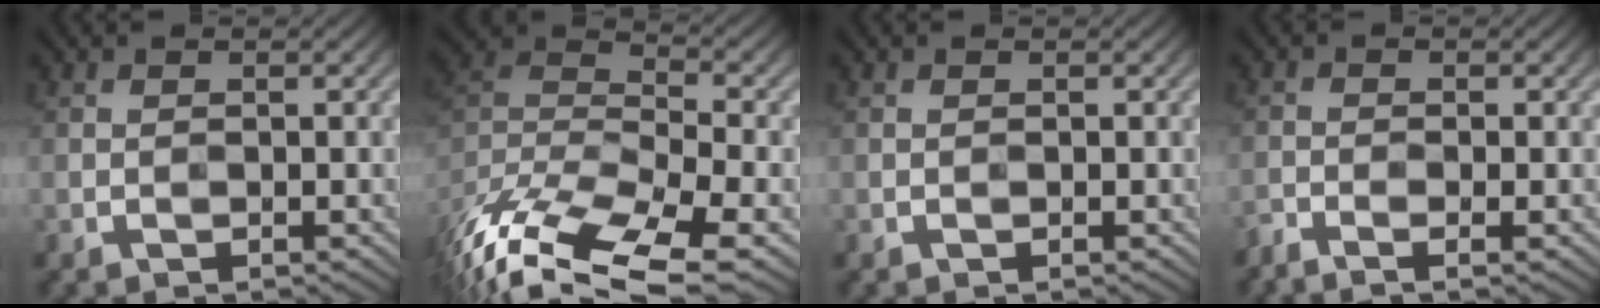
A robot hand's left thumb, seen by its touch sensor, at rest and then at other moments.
{"total": 15.6, "force": [-11.0, 5.9, 9.2], "torque": [-0.218, -0.019, -0.170]}
{"total": 0.0}
{"total": 1.9, "force": [-1.5, 0.1, 1.2], "torque": [-0.026, -0.008, -0.039]}